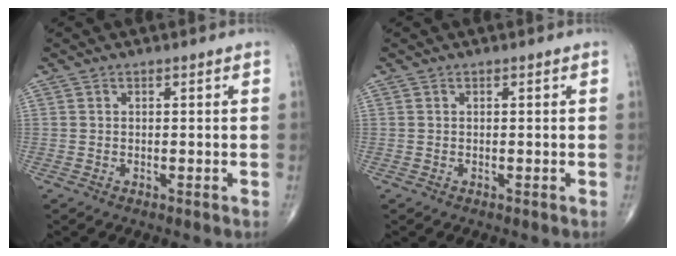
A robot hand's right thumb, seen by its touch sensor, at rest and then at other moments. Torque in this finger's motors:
{"motor_torque": [-0.01, 0.02, -0.01, 0.01, 0.00]}